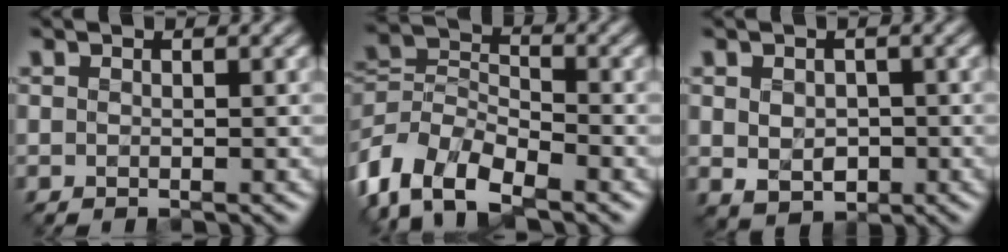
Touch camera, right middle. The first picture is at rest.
{"total": 8.2, "force": [-5.0, 4.4, 4.7], "torque": [-0.088, 0.001, -0.110]}
{"total": 2.8, "force": [-0.1, 2.2, 1.6], "torque": [-0.027, -0.005, 0.001]}